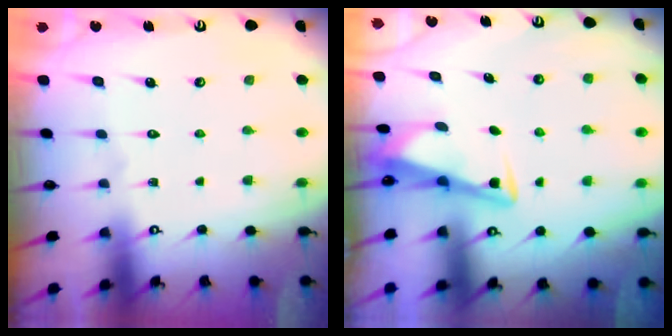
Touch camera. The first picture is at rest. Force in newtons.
{"total": 3.5, "press": 3.5, "slide": 0.3}